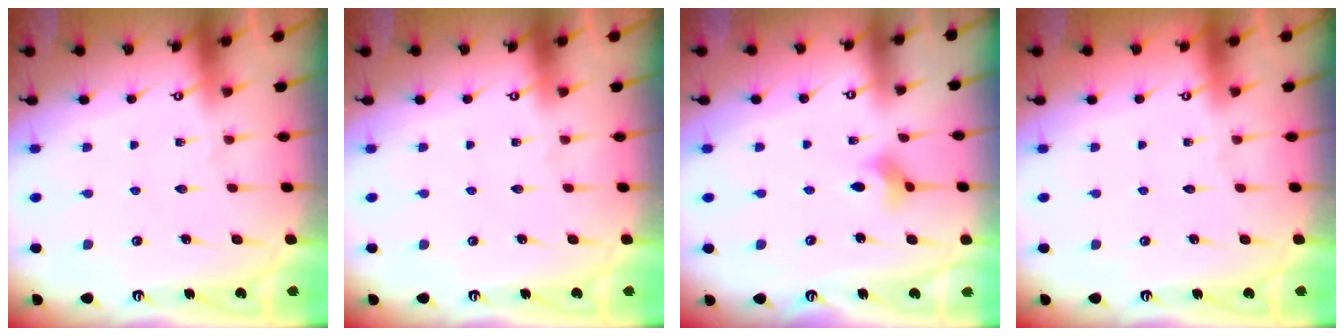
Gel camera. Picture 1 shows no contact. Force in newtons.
{"total": 0.0}
{"total": 2.8, "press": 2.8, "slide": 0.1}
{"total": 0.0}